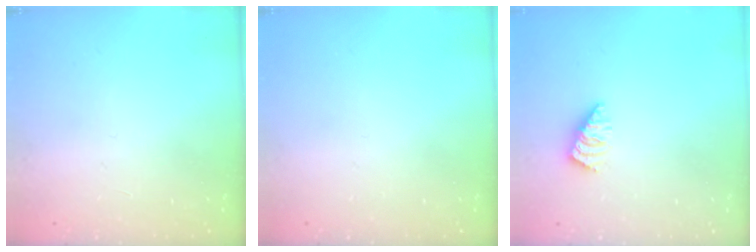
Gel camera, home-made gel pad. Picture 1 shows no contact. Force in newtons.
{"total": 0.0}
{"total": 2.6, "press": 2.5, "slide": 0.4}